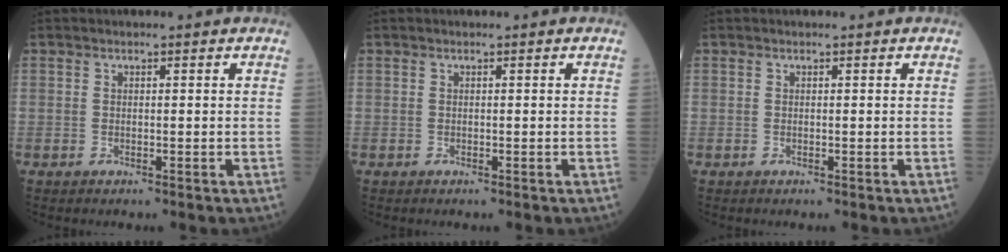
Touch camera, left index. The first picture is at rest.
{"total": 0.0}
{"total": 0.0}